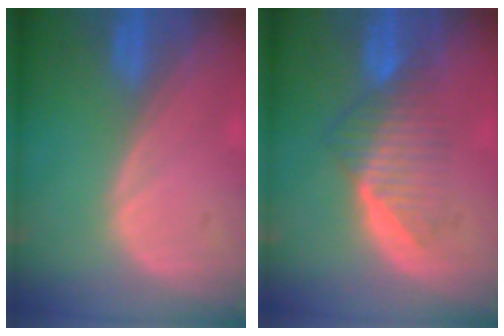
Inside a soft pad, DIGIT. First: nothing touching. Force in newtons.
{"total": 6.9, "press": 6.5, "slide": 2.5}